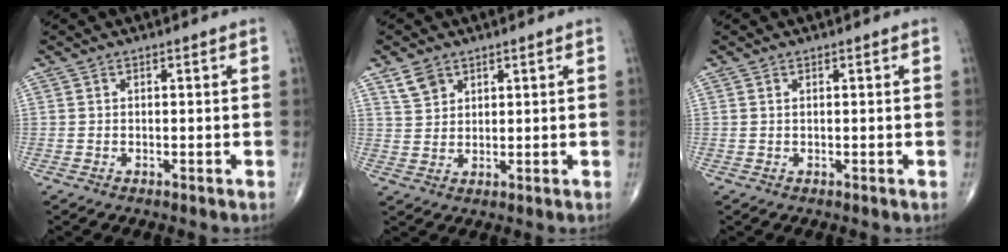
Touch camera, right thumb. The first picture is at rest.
{"total": 4.0, "force": [2.7, 2.7, 1.4], "torque": [-0.017, -0.011, 0.057]}
{"total": 0.0}